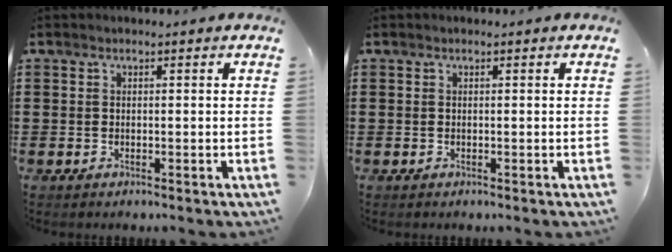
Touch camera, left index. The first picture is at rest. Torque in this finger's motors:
{"motor_torque": [0.00, 0.00, 0.00, -0.01]}